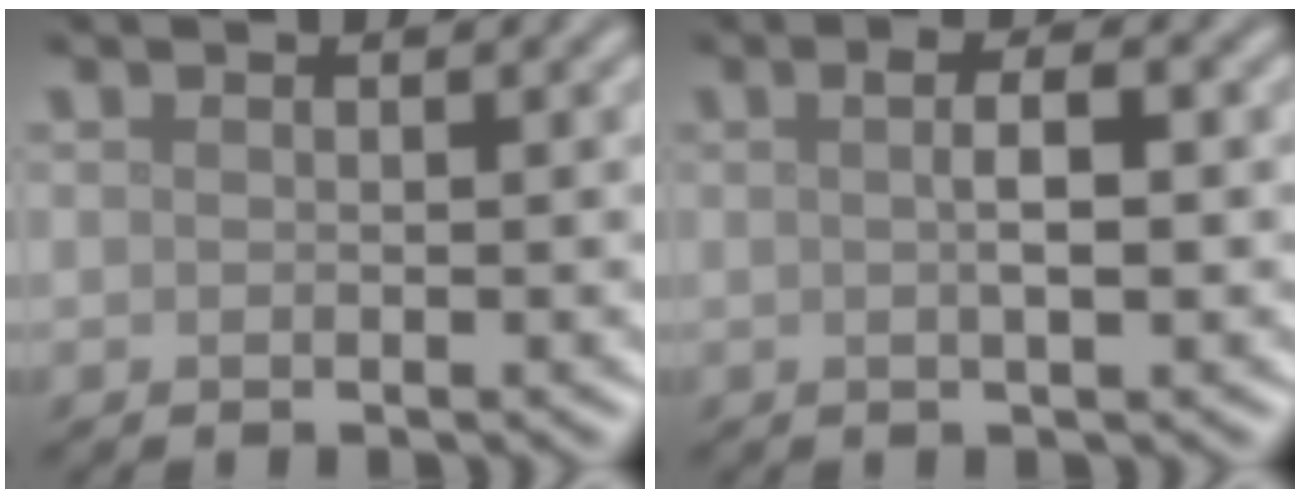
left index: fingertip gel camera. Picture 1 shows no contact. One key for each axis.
{"total": 2.6, "fx": 0.2, "fy": 0.5, "fz": 2.5, "tx": -0.041, "ty": 0.003, "tz": 0.003}